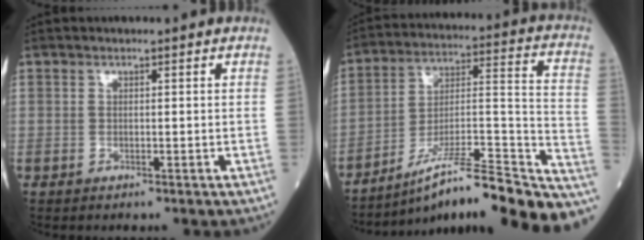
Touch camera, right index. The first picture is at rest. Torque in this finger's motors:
{"motor_torque": [-0.24, -0.64, 0.25, 0.05]}